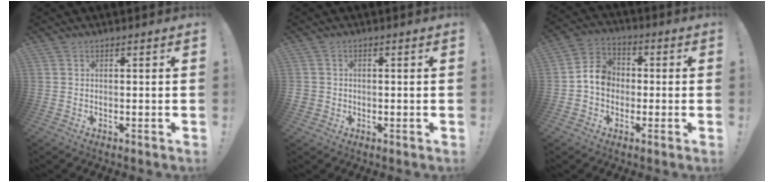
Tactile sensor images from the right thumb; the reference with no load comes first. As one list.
[{"total": 2.1, "force": [-0.3, 2.0, 0.6], "torque": [-0.013, 0.005, -0.003]}, {"total": 8.5, "force": [-1.1, 7.3, 4.2], "torque": [-0.062, 0.021, -0.016]}]